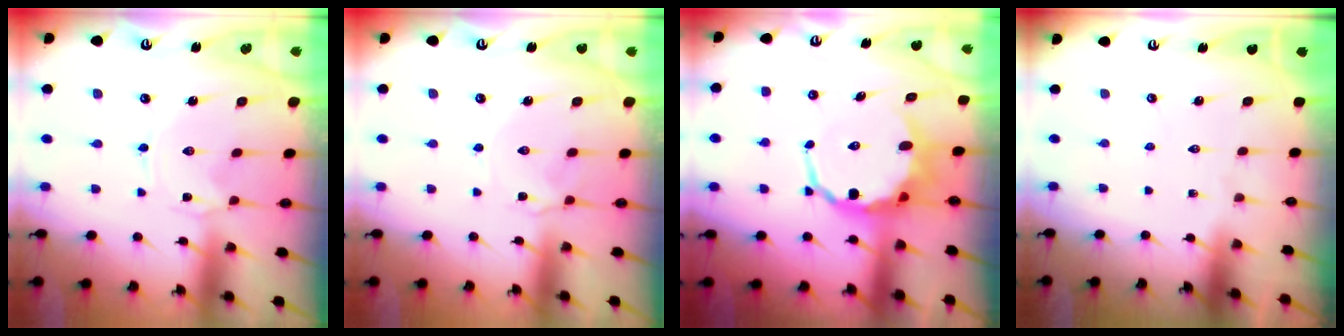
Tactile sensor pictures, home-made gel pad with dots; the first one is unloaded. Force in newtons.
{"total": 2.3, "press": 2.2, "slide": 0.4}
{"total": 8.5, "press": 8.3, "slide": 1.9}
{"total": 0.0}